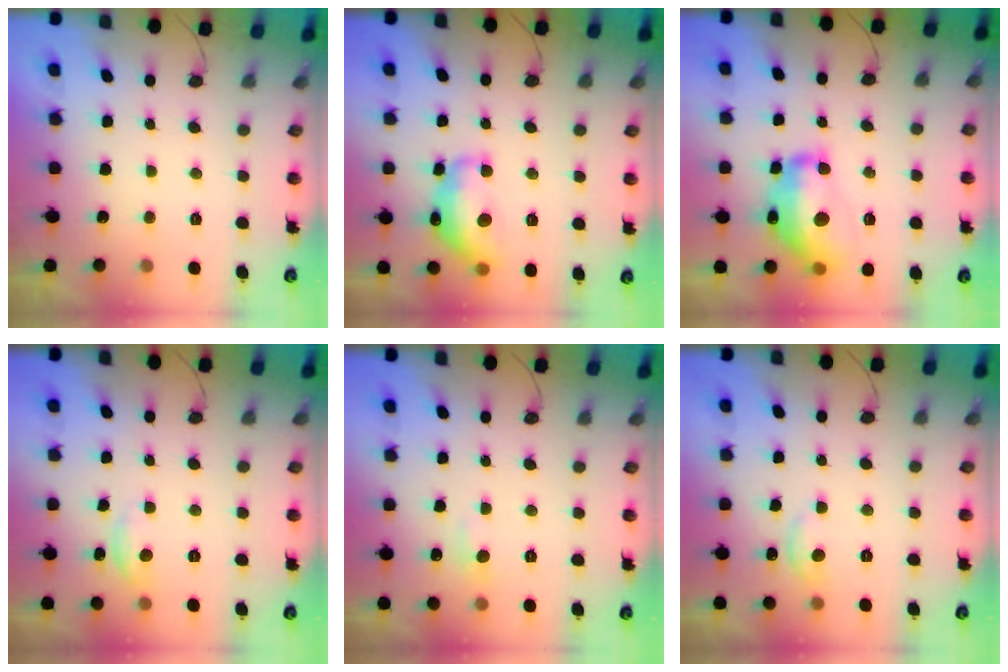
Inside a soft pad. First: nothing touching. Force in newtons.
{"total": 15.9, "press": 15.9, "slide": 1.0}
{"total": 17.3, "press": 17.3, "slide": 1.1}
{"total": 4.0, "press": 4.0, "slide": 0.2}
{"total": 5.1, "press": 5.0, "slide": 0.7}
{"total": 6.3, "press": 6.2, "slide": 0.9}